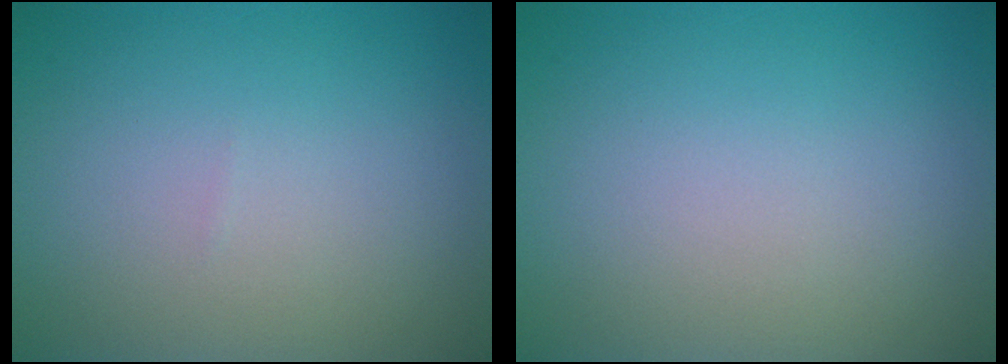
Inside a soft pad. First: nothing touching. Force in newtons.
{"total": 0.0}